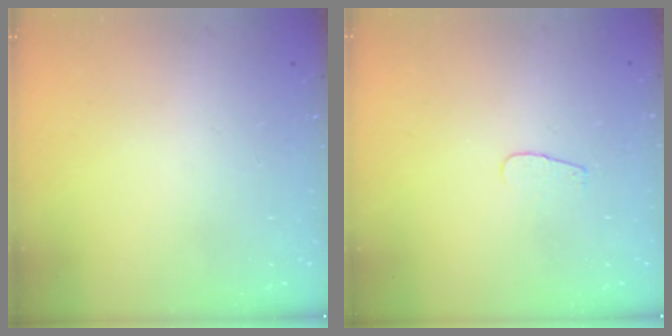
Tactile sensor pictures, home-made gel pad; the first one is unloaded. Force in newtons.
{"total": 2.8, "press": 2.8, "slide": 0.2}